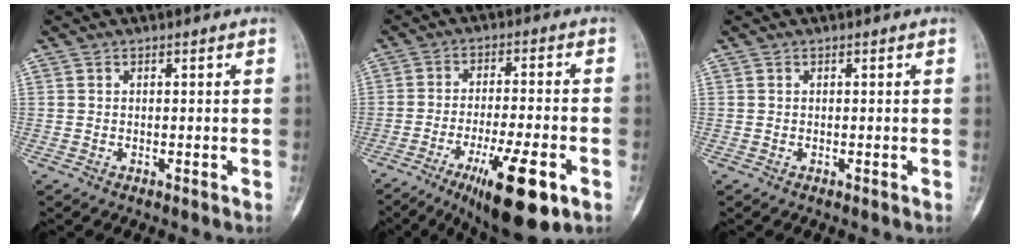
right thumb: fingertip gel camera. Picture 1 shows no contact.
{"total": 14.5, "force": [-7.0, 3.5, 12.2], "torque": [-0.196, 0.011, -0.104]}
{"total": 0.0}